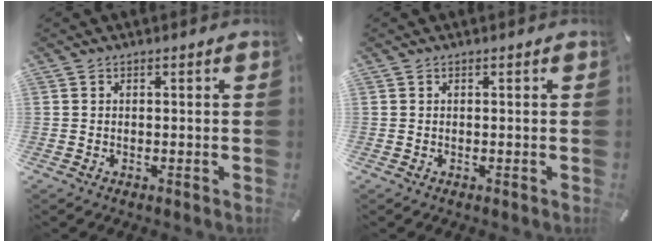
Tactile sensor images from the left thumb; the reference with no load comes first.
{"total": 0.0}